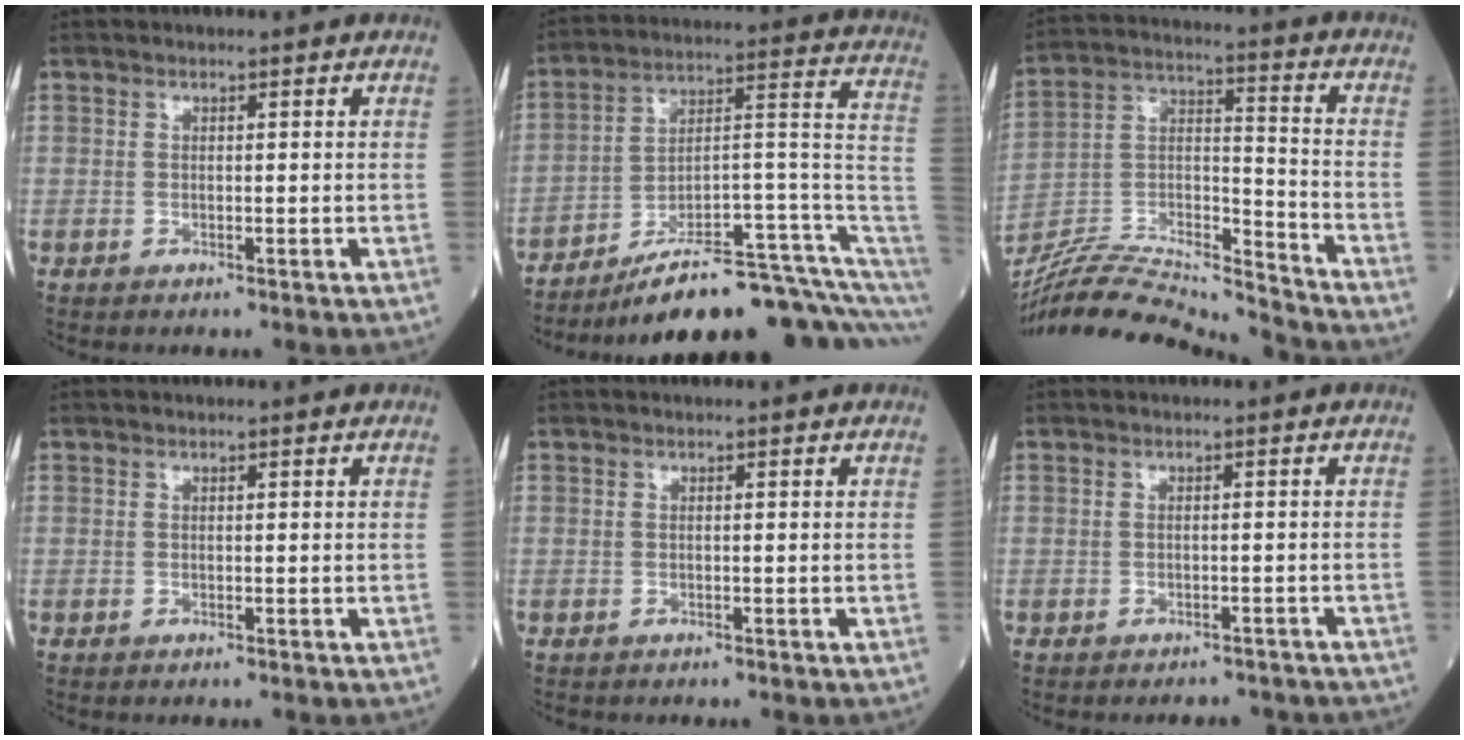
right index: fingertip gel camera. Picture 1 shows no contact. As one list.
[{"total": 19.8, "force": [-13.8, 1.8, 14.1], "torque": [-0.136, 0.056, -0.214]}, {"total": 20.8, "force": [-19.9, 0.2, 5.9], "torque": [-0.122, 0.011, -0.343]}, {"total": 0.0}, {"total": 0.5, "force": [-0.4, 0.3, -0.1], "torque": [-0.004, 0.003, -0.009]}, {"total": 4.2, "force": [-3.8, 1.6, 0.6], "torque": [0.000, 0.001, -0.043]}]